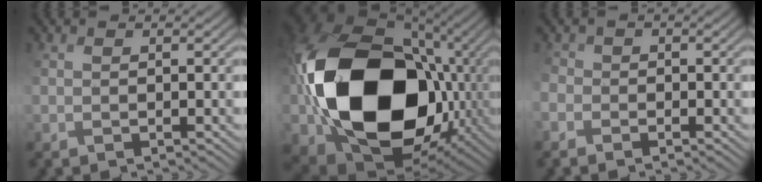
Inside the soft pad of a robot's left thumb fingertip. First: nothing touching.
{"total": 21.7, "force": [-0.1, 16.7, 13.9], "torque": [-0.331, -0.043, 0.036]}
{"total": 2.9, "force": [-1.7, 2.2, 0.8], "torque": [-0.023, -0.002, -0.034]}